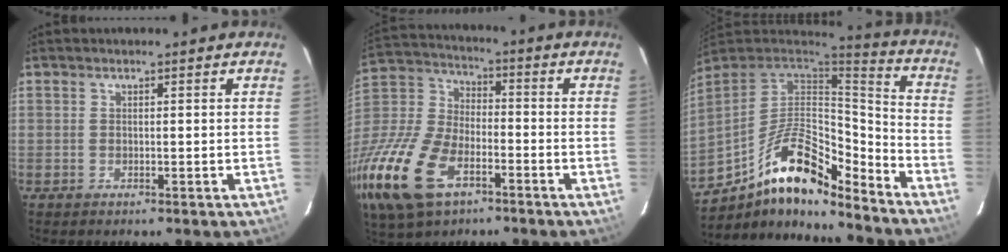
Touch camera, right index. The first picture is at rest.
{"total": 24.1, "force": [-11.9, 13.6, 15.9], "torque": [-0.386, -0.022, -0.224]}
{"total": 19.1, "force": [-12.4, 6.9, 12.8], "torque": [-0.245, 0.002, -0.221]}